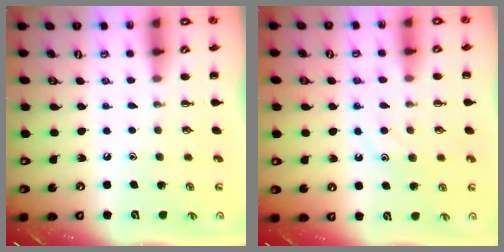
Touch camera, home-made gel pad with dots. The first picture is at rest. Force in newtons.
{"total": 10.3, "press": 10.3, "slide": 0.7}